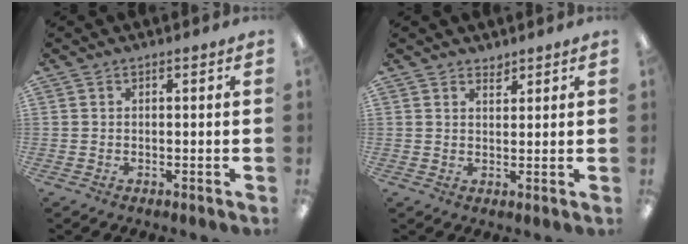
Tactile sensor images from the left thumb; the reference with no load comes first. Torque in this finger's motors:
{"motor_torque": [-0.10, 0.04, -0.08, -0.24, -0.04]}